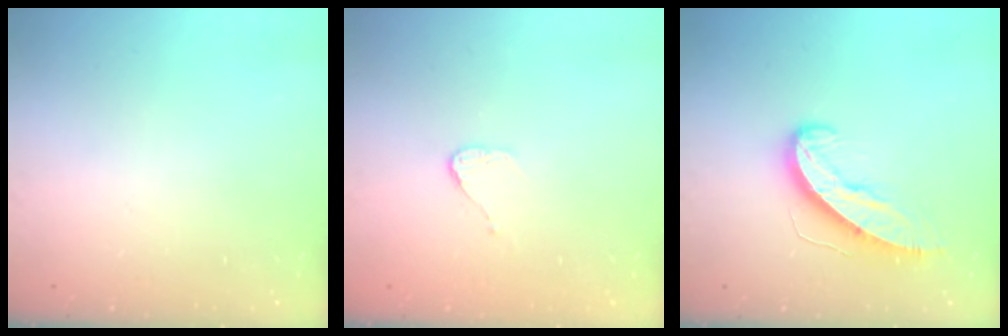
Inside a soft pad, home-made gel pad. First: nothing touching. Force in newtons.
{"total": 3.7, "press": 3.7, "slide": 0.3}
{"total": 11.5, "press": 11.4, "slide": 0.9}